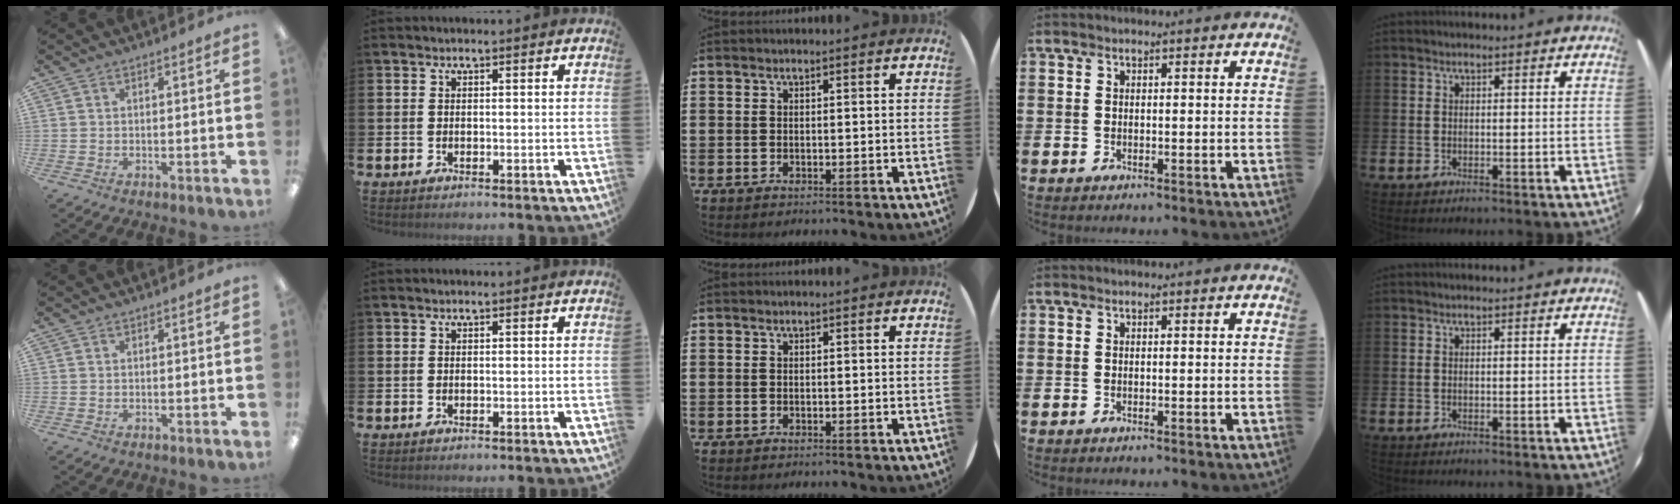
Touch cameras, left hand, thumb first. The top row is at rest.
{}